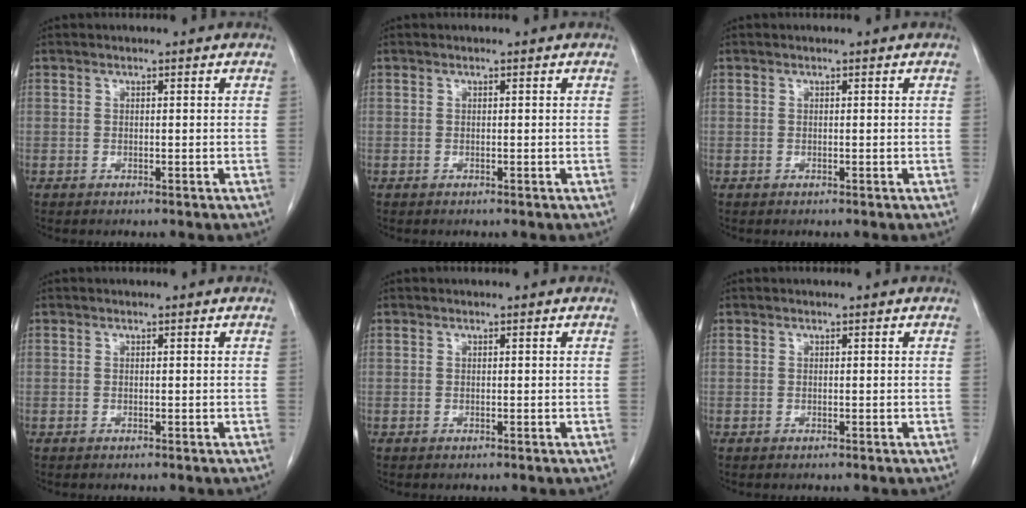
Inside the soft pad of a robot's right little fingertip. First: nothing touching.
{"total": 0.0}
{"total": 0.0}
{"total": 0.0}
{"total": 0.0}
{"total": 0.0}